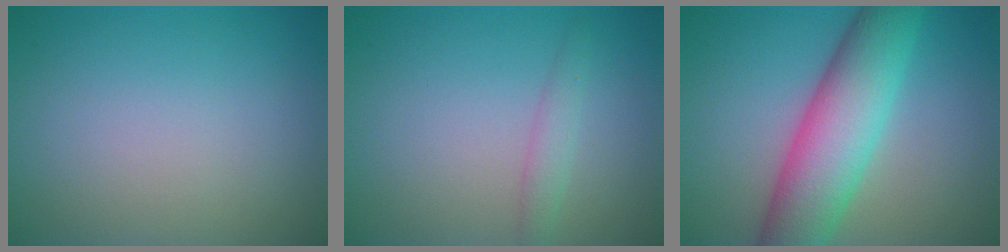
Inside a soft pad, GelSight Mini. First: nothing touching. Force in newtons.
{"total": 1.5, "press": 1.5, "slide": 0.0}
{"total": 8.8, "press": 8.8, "slide": 0.2}